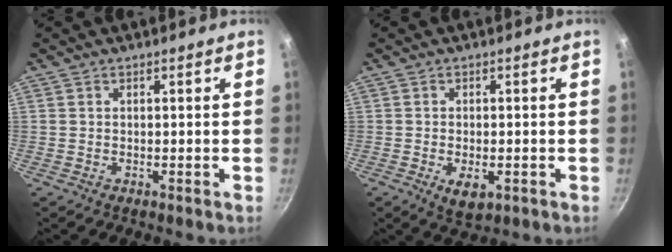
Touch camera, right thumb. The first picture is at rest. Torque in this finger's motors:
{"motor_torque": [-0.19, 0.20, -0.07, -0.03, 0.01]}